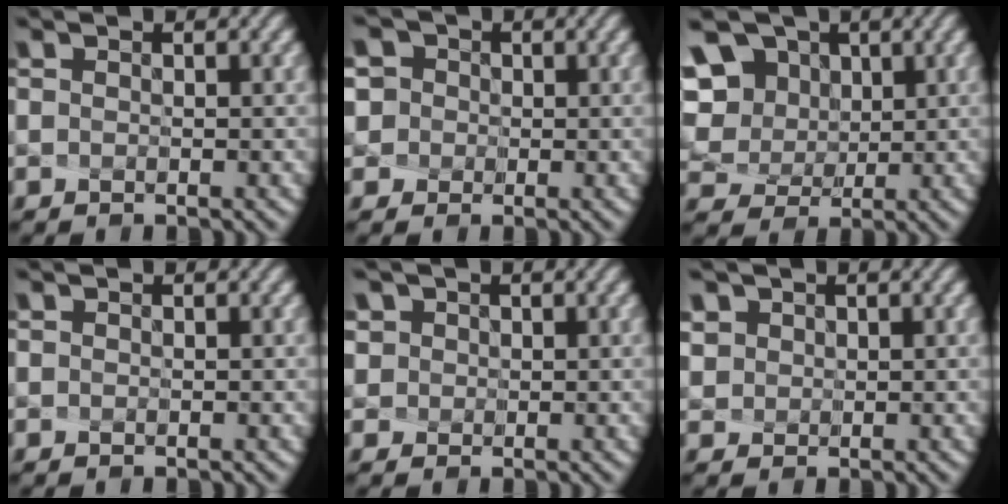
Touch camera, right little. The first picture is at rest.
{"total": 4.9, "force": [1.2, 4.6, 1.4], "torque": [-0.030, 0.033, 0.003]}
{"total": 9.6, "force": [4.5, 7.2, 4.5], "torque": [-0.116, 0.018, 0.086]}
{"total": 0.0}
{"total": 4.3, "force": [2.2, 3.5, 1.4], "torque": [-0.036, 0.013, 0.028]}
{"total": 2.1, "force": [1.2, 1.7, 0.3], "torque": [-0.021, -0.002, 0.037]}